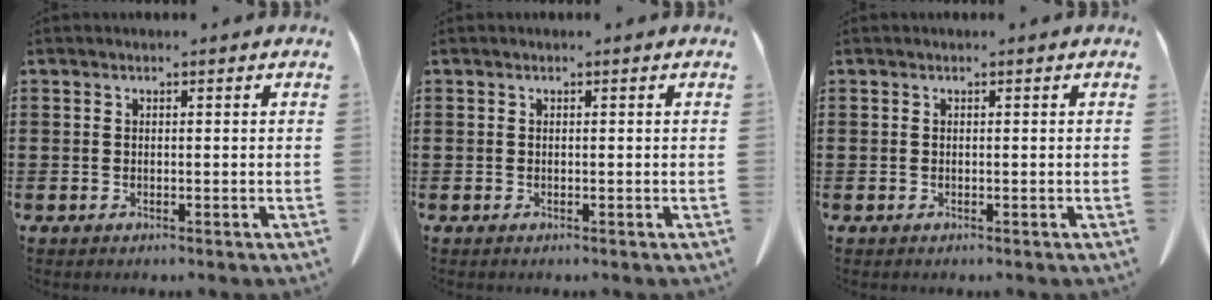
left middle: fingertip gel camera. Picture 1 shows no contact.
{"total": 0.0}
{"total": 0.0}